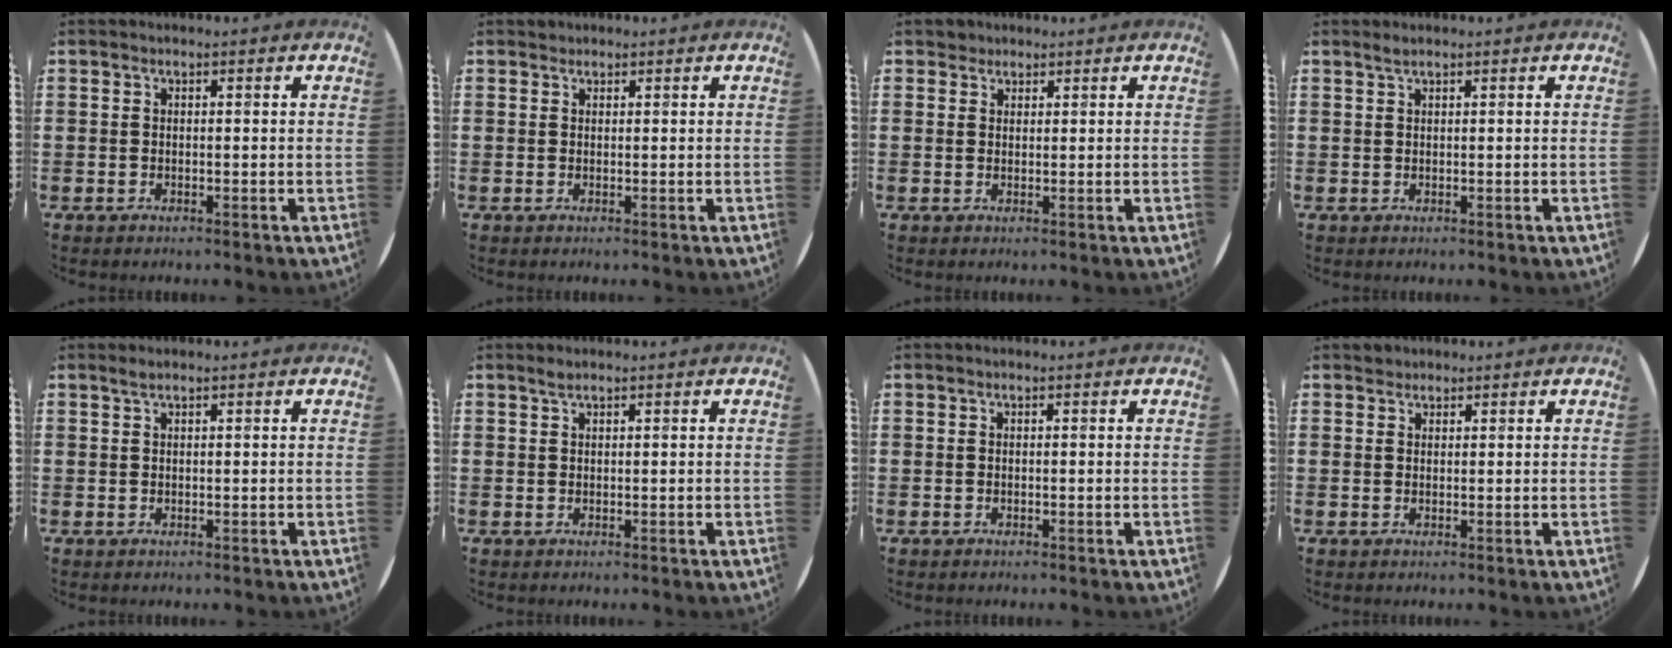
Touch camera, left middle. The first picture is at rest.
{"total": 0.5, "force": [0.5, 0.2, -0.1], "torque": [0.002, 0.004, 0.009]}
{"total": 1.5, "force": [1.3, 0.8, -0.1], "torque": [0.006, 0.000, 0.025]}
{"total": 0.9, "force": [0.7, 0.0, 0.5], "torque": [-0.010, 0.002, 0.012]}
{"total": 0.8, "force": [0.6, 0.0, 0.5], "torque": [-0.010, 0.001, 0.010]}
{"total": 0.9, "force": [0.7, 0.0, 0.5], "torque": [-0.010, 0.001, 0.013]}
{"total": 0.0}
{"total": 1.0, "force": [0.9, 0.3, -0.1], "torque": [0.001, 0.002, 0.019]}